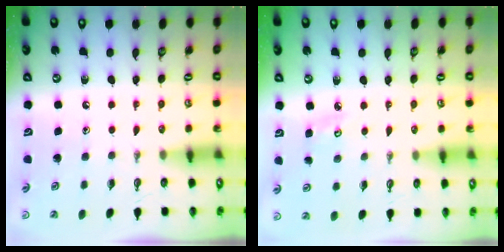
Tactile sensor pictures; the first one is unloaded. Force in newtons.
{"total": 4.0, "press": 4.0, "slide": 0.4}